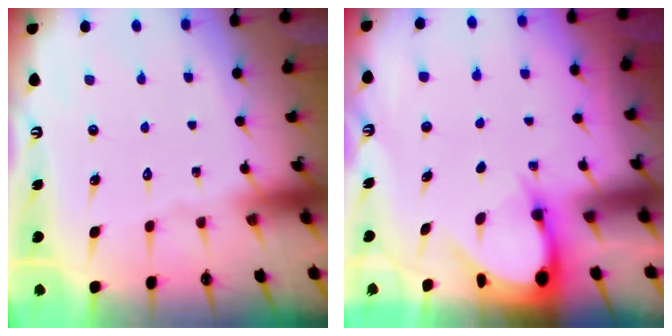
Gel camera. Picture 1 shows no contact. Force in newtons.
{"total": 3.5, "press": 3.5, "slide": 0.2}